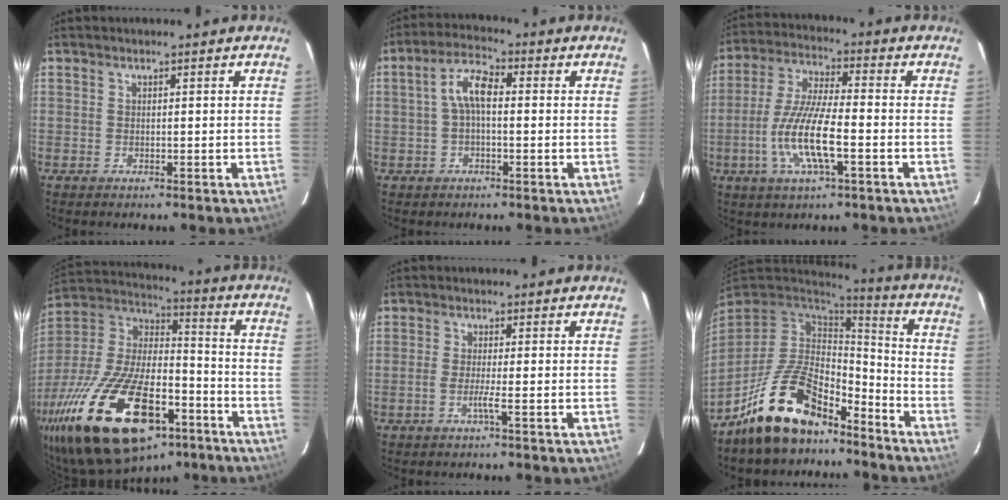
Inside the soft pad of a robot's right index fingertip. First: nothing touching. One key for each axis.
{"total": 5.5, "fx": 0.0, "fy": 2.2, "fz": 5.0, "tx": -0.102, "ty": 0.021, "tz": -0.002}
{"total": 12.7, "fx": -3.9, "fy": 2.5, "fz": 11.8, "tx": -0.246, "ty": -0.007, "tz": -0.076}
{"total": 33.6, "fx": -18.7, "fy": 14.9, "fz": 23.5, "tx": -0.468, "ty": -0.027, "tz": -0.304}
{"total": 2.2, "fx": -1.1, "fy": -0.6, "fz": 1.8, "tx": -0.042, "ty": -0.004, "tz": -0.028}
{"total": 16.7, "fx": -11.8, "fy": 7.3, "fz": 9.4, "tx": -0.201, "ty": 0.006, "tz": -0.201}